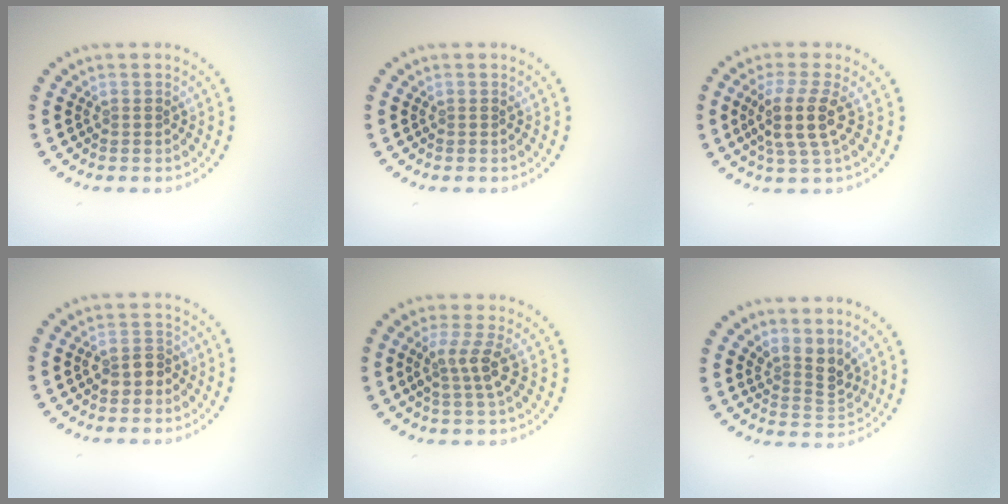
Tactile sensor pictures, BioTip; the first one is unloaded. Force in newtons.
{"total": 0.0}
{"total": 3.8, "press": 3.0, "slide": 2.3}
{"total": 2.1, "press": 2.0, "slide": 0.6}
{"total": 2.6, "press": 2.0, "slide": 1.8}
{"total": 2.9, "press": 2.1, "slide": 2.0}